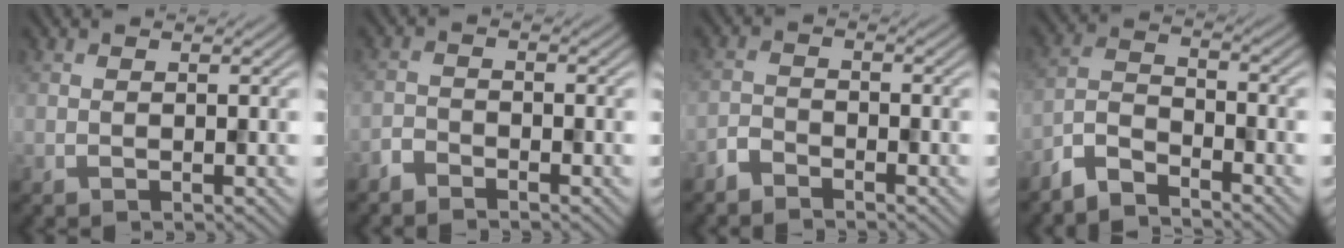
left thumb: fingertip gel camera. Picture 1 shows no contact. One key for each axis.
{"total": 2.1, "fx": -1.9, "fy": 0.5, "fz": 0.5, "tx": -0.009, "ty": -0.002, "tz": -0.048}
{"total": 2.4, "fx": -2.2, "fy": 0.7, "fz": 0.6, "tx": -0.013, "ty": -0.001, "tz": -0.055}
{"total": 5.2, "fx": -4.6, "fy": 1.3, "fz": 2.1, "tx": -0.050, "ty": -0.003, "tz": -0.107}